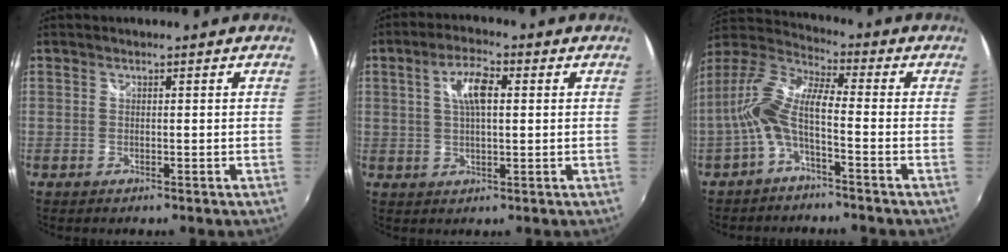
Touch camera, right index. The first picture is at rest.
{"total": 6.4, "force": [1.6, 2.4, 5.8], "torque": [-0.105, 0.011, 0.029]}
{"total": 10.2, "force": [-2.2, 2.8, 9.6], "torque": [-0.202, 0.013, -0.045]}